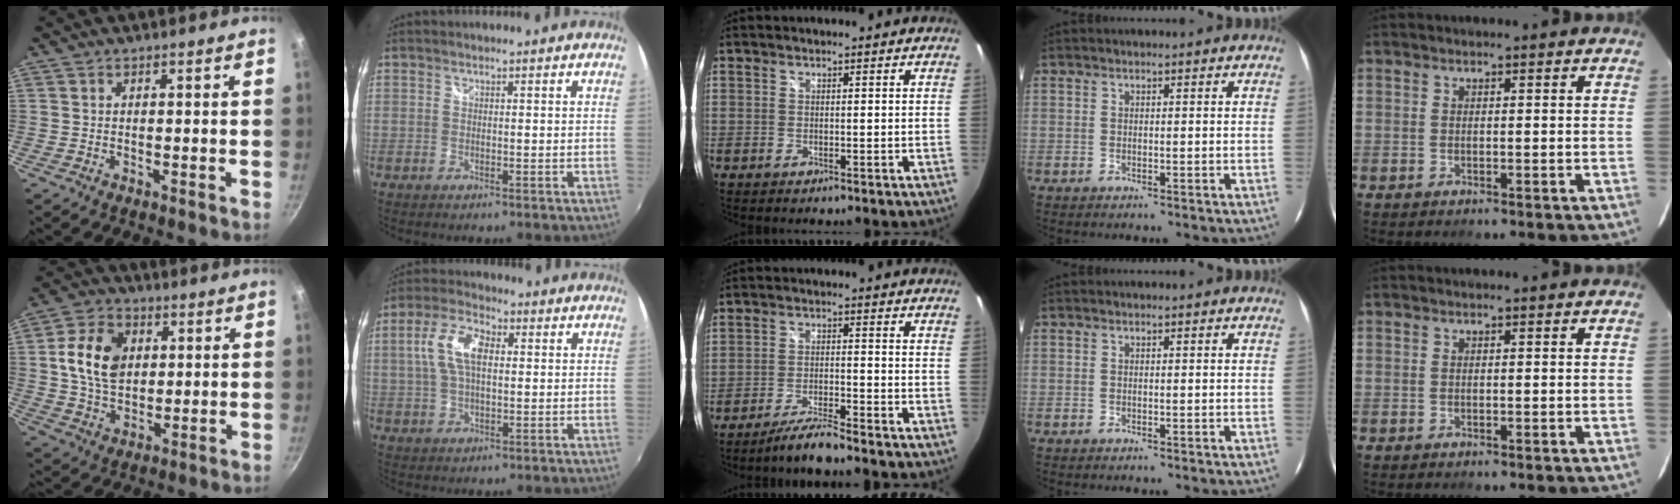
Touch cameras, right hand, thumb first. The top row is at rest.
{"thumb": {"total": 12.3, "force": [2.4, 8.8, 8.3], "torque": [-0.132, 0.001, 0.039]}, "index": {"total": 8.9, "force": [1.5, 4.5, 7.5], "torque": [-0.151, 0.020, 0.029]}, "middle": {"total": 5.3, "force": [-4.9, -0.5, 2.2], "torque": [-0.062, -0.005, -0.090]}}